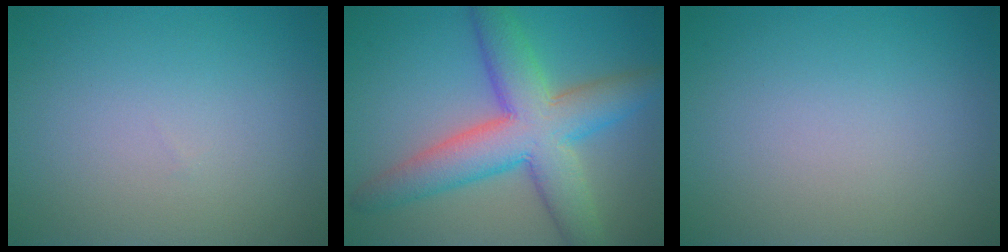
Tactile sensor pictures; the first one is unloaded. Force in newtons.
{"total": 8.8, "press": 8.8, "slide": 0.2}
{"total": 0.0}